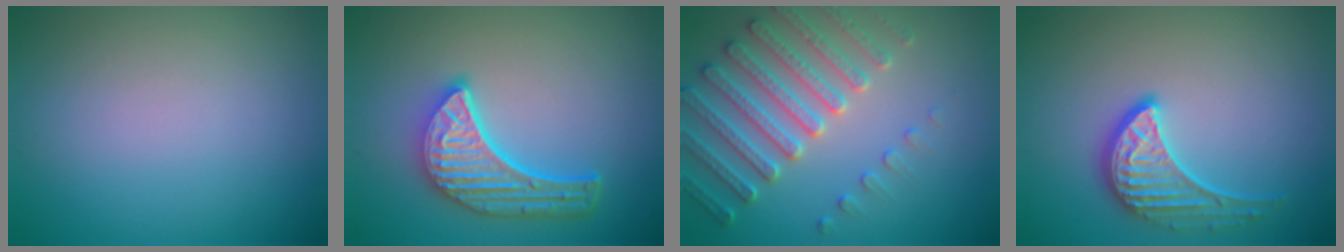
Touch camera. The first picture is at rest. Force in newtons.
{"total": 5.7, "press": 4.5, "slide": 3.6}
{"total": 4.8, "press": 4.6, "slide": 1.3}
{"total": 3.5, "press": 3.1, "slide": 1.5}